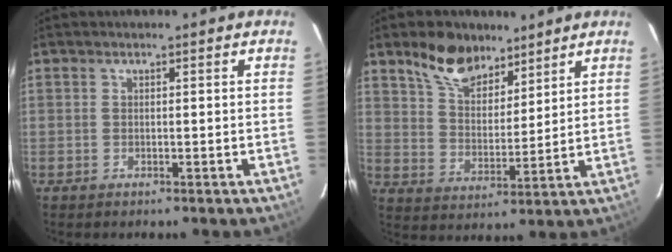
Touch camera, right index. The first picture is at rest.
{"total": 11.0, "force": [7.9, 5.6, 5.2], "torque": [-0.094, 0.018, 0.146]}